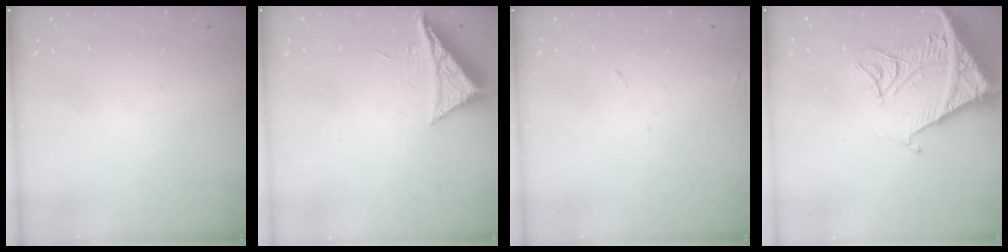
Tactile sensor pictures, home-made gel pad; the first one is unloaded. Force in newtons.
{"total": 7.1, "press": 7.1, "slide": 0.2}
{"total": 4.3, "press": 4.3, "slide": 0.7}
{"total": 16.2, "press": 16.1, "slide": 2.1}